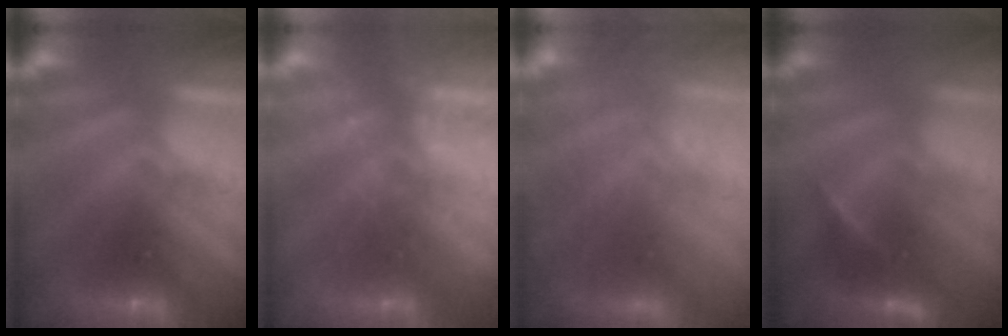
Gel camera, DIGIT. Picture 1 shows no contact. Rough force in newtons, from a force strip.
{"total": 2.1}
{"total": 9.8}
{"total": 2.4}